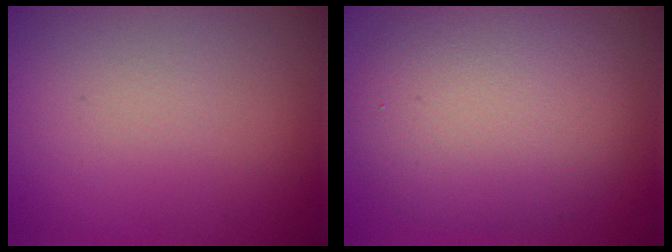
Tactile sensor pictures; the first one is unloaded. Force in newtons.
{"total": 7.5, "press": 7.5, "slide": 0.7}